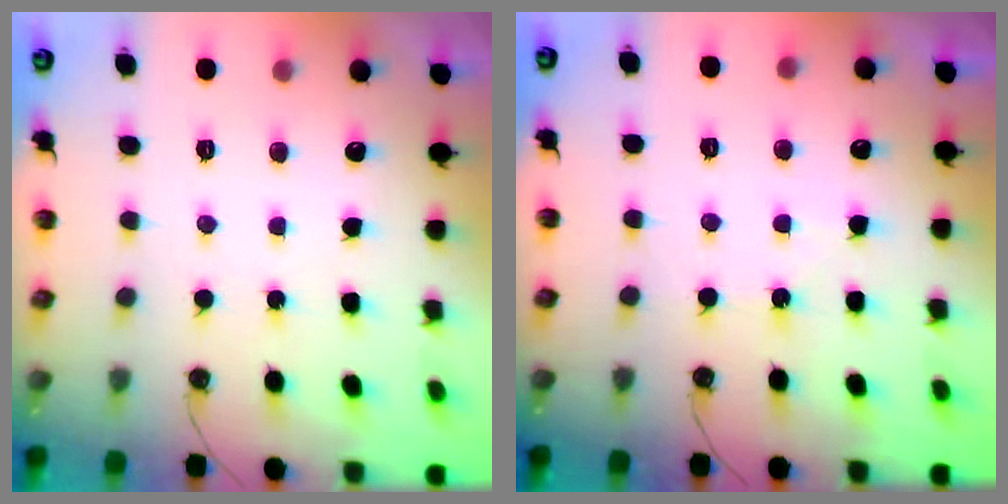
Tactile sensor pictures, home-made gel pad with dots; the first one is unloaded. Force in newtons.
{"total": 4.0, "press": 4.0, "slide": 0.6}